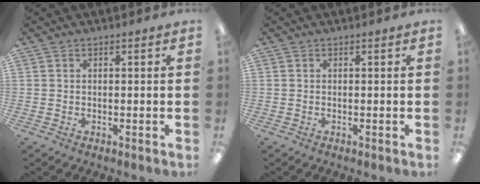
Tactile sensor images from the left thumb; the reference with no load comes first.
{"total": 0.0}